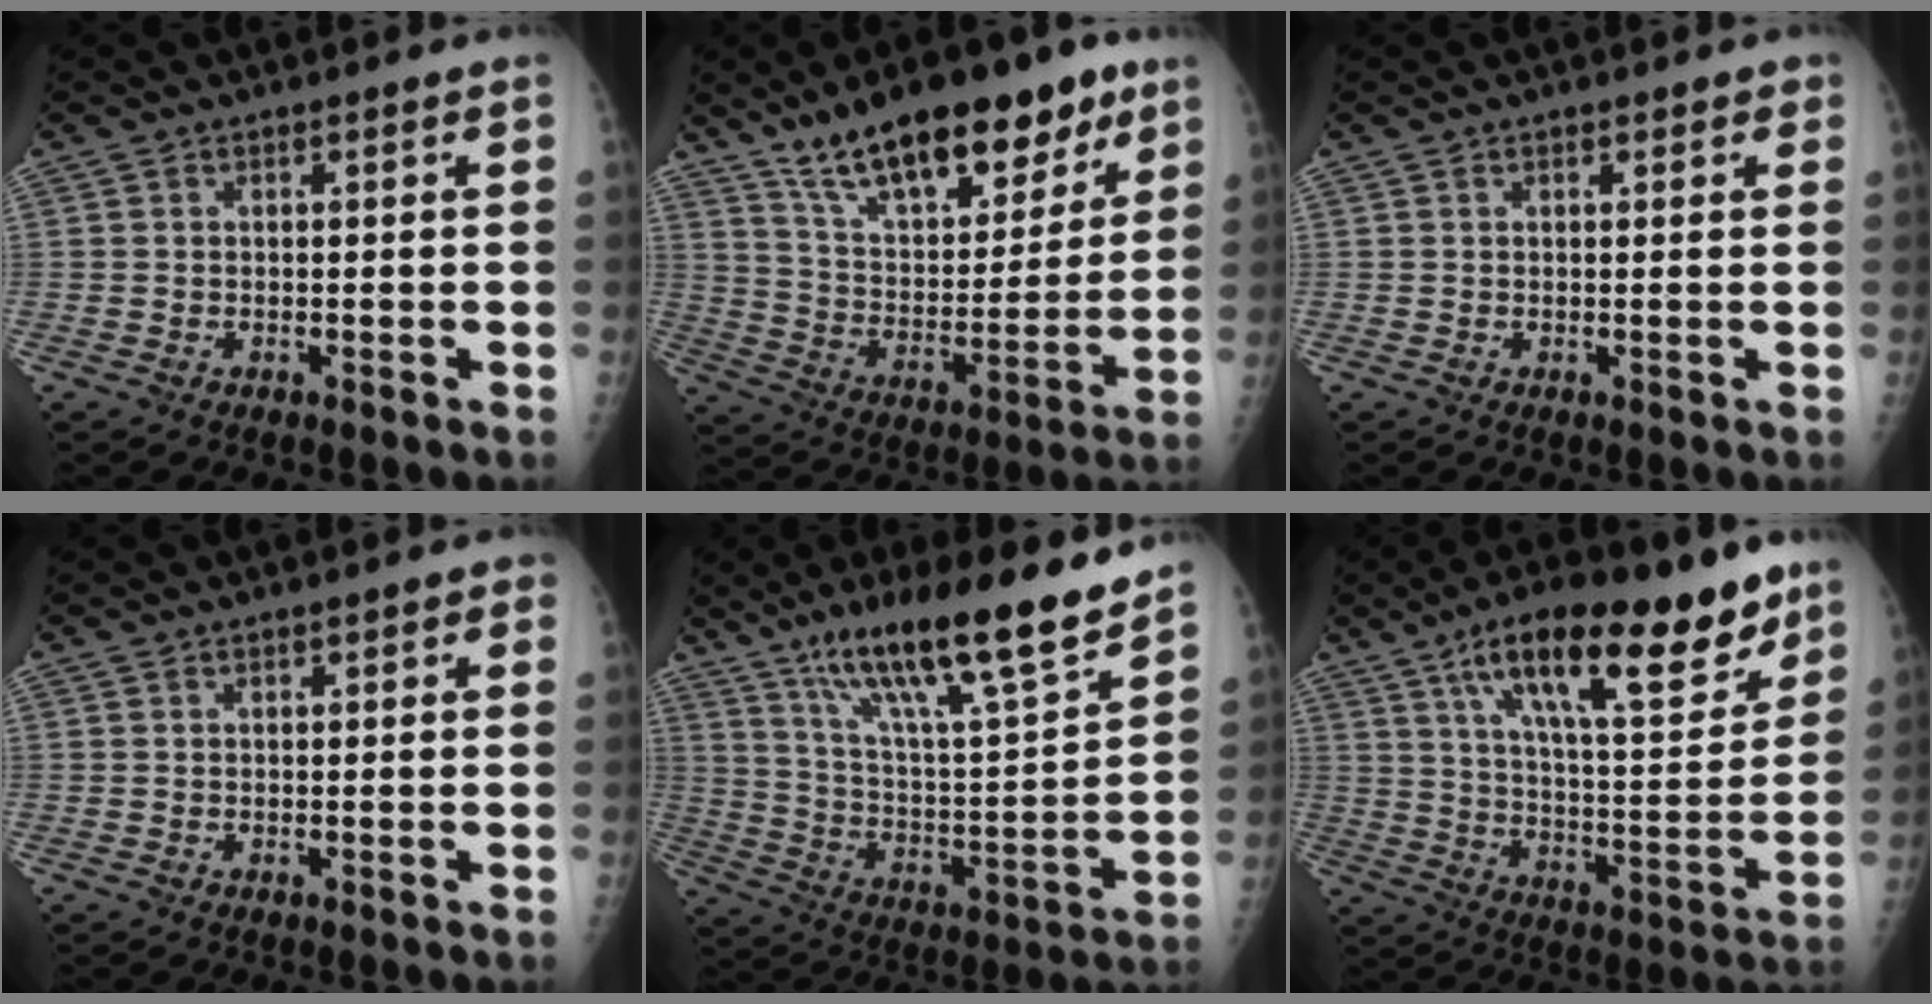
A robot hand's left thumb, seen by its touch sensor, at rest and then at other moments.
{"total": 22.7, "force": [14.9, 9.3, 14.4], "torque": [-0.183, -0.051, 0.249]}
{"total": 1.3, "force": [0.9, 0.7, 0.7], "torque": [0.005, -0.002, 0.006]}
{"total": 1.5, "force": [0.6, 0.7, 1.2], "torque": [-0.010, 0.002, 0.005]}
{"total": 22.5, "force": [16.1, 3.6, 15.3], "torque": [-0.236, -0.070, 0.277]}
{"total": 24.4, "force": [14.6, 7.9, 17.9], "torque": [-0.251, -0.047, 0.238]}